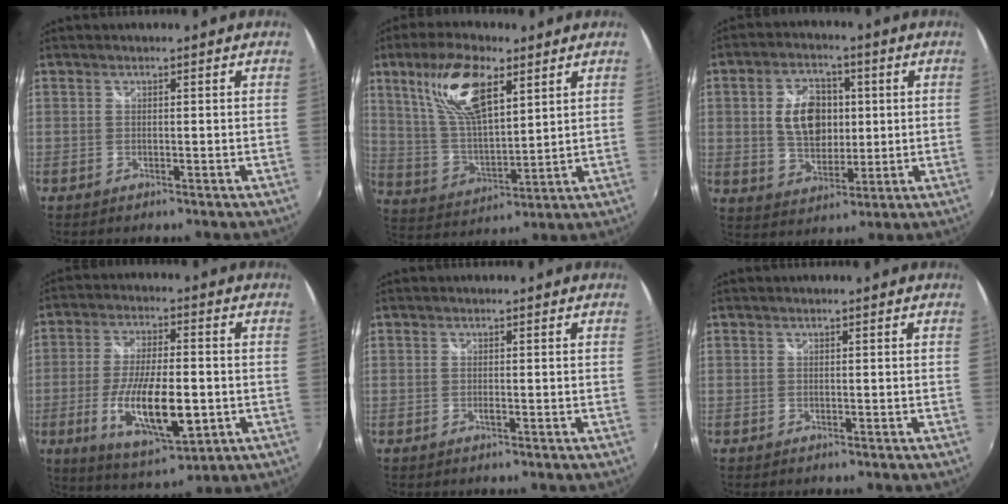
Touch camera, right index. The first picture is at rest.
{"total": 15.2, "force": [7.8, 5.8, 11.7], "torque": [-0.224, 0.014, 0.157]}
{"total": 10.7, "force": [1.4, 7.2, 7.8], "torque": [-0.143, 0.014, 0.031]}
{"total": 15.5, "force": [-3.7, 5.2, 14.1], "torque": [-0.270, -0.024, -0.057]}
{"total": 0.7, "force": [-0.2, 0.1, 0.7], "torque": [-0.012, 0.000, -0.005]}
{"total": 0.0}